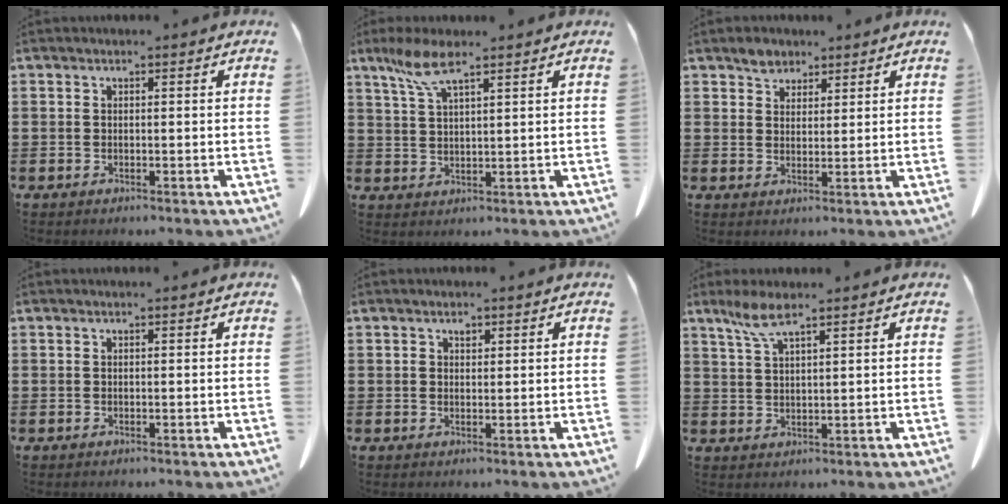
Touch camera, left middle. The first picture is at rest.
{"total": 6.0, "force": [3.9, 1.2, 4.4], "torque": [-0.095, -0.001, 0.071]}
{"total": 3.0, "force": [2.3, 1.8, 0.6], "torque": [-0.012, 0.002, 0.044]}
{"total": 0.0}
{"total": 1.1, "force": [0.7, 0.7, 0.5], "torque": [-0.004, -0.003, 0.012]}
{"total": 5.0, "force": [3.2, 0.9, 3.7], "torque": [-0.081, 0.003, 0.057]}